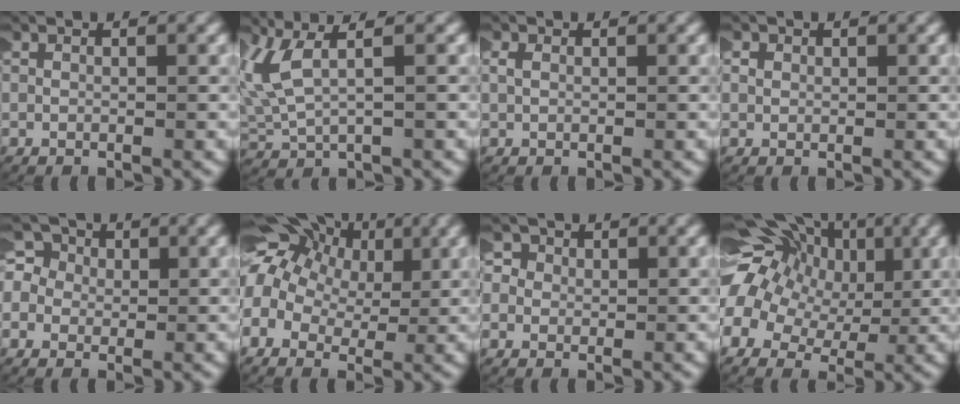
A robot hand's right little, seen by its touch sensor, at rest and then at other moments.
{"total": 4.3, "force": [1.6, 2.0, 3.4], "torque": [-0.091, 0.007, 0.034]}
{"total": 0.6, "force": [0.4, 0.2, 0.3], "torque": [-0.006, 0.001, 0.010]}
{"total": 0.8, "force": [0.4, 0.7, 0.1], "torque": [-0.008, 0.001, 0.005]}
{"total": 6.5, "force": [1.0, 5.9, 2.6], "torque": [-0.077, -0.003, 0.003]}
{"total": 11.3, "force": [4.1, 8.2, 6.7], "torque": [-0.130, 0.017, 0.048]}
{"total": 4.1, "force": [0.6, 3.9, 1.4], "torque": [-0.042, 0.003, -0.006]}
{"total": 12.9, "force": [3.3, 10.2, 7.3], "torque": [-0.163, 0.008, 0.044]}